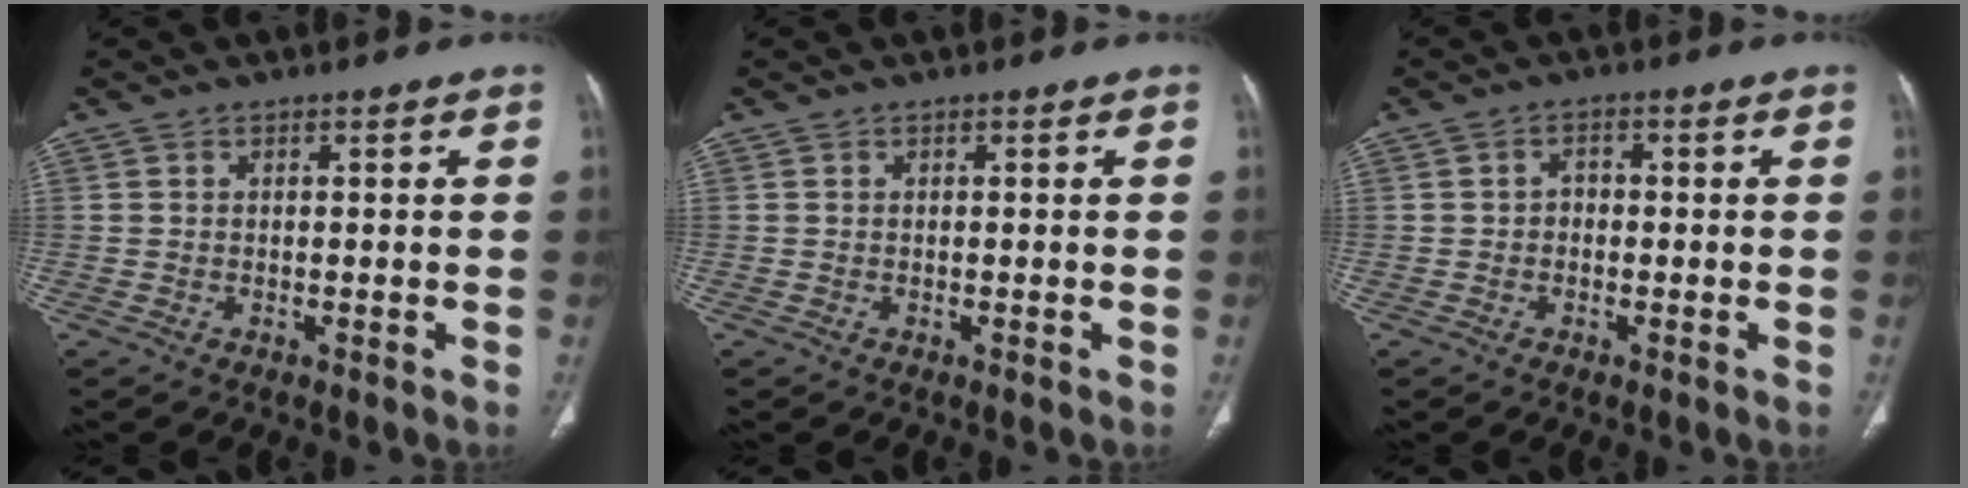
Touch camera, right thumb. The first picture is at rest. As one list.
[{"total": 0.0}, {"total": 1.9, "force": [-0.3, 1.5, 1.1], "torque": [-0.009, 0.010, -0.009]}]